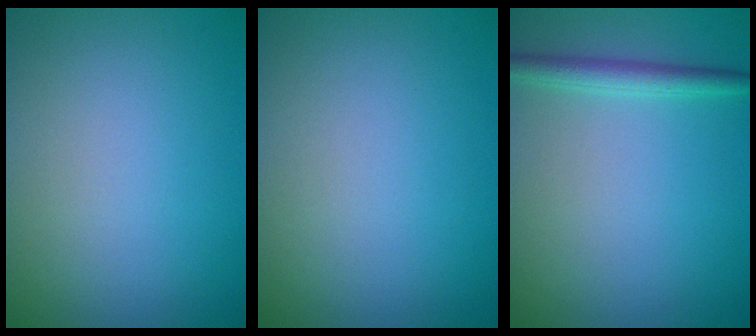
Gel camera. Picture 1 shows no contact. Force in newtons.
{"total": 0.0}
{"total": 2.1, "press": 2.1, "slide": 0.0}